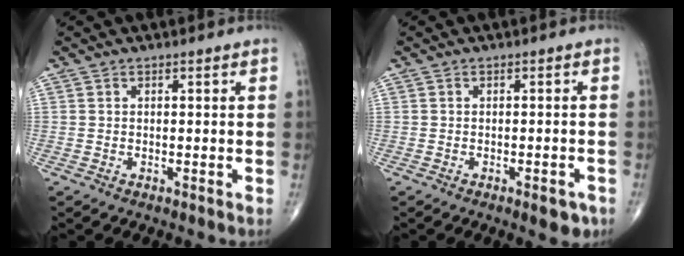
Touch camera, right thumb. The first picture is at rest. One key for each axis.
{"total": 3.4, "fx": -1.8, "fy": 1.4, "fz": 2.5, "tx": -0.022, "ty": 0.005, "tz": -0.019}